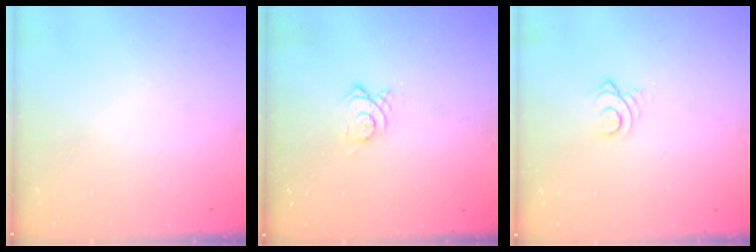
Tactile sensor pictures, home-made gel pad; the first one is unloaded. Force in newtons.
{"total": 6.5, "press": 6.5, "slide": 0.6}
{"total": 3.0, "press": 3.0, "slide": 0.3}